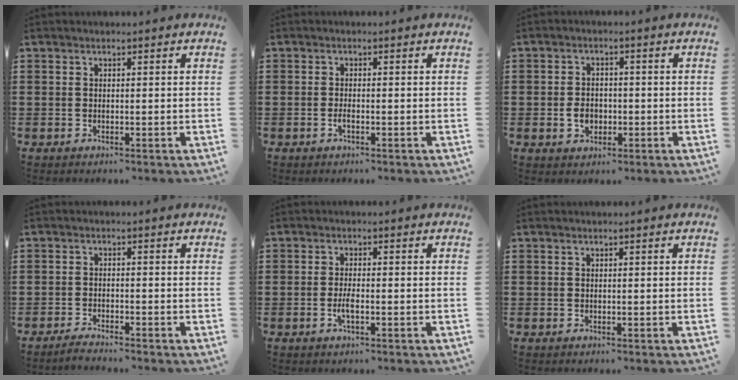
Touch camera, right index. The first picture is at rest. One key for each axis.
{"total": 1.4, "fx": -0.6, "fy": 0.1, "fz": 1.2, "tx": -0.024, "ty": -0.007, "tz": -0.009}
{"total": 3.3, "fx": -0.8, "fy": 2.4, "fz": 2.1, "tx": -0.046, "ty": 0.000, "tz": -0.015}
{"total": 1.8, "fx": -1.7, "fy": -0.1, "fz": 0.3, "tx": -0.006, "ty": 0.002, "tz": -0.034}
{"total": 2.5, "fx": -0.9, "fy": 0.4, "fz": 2.3, "tx": -0.049, "ty": -0.006, "tz": -0.017}
{"total": 0.0}